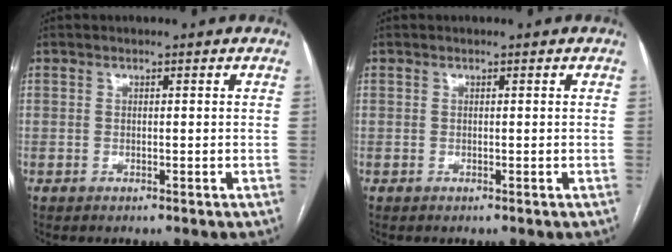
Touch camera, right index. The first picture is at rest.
{"total": 0.0}